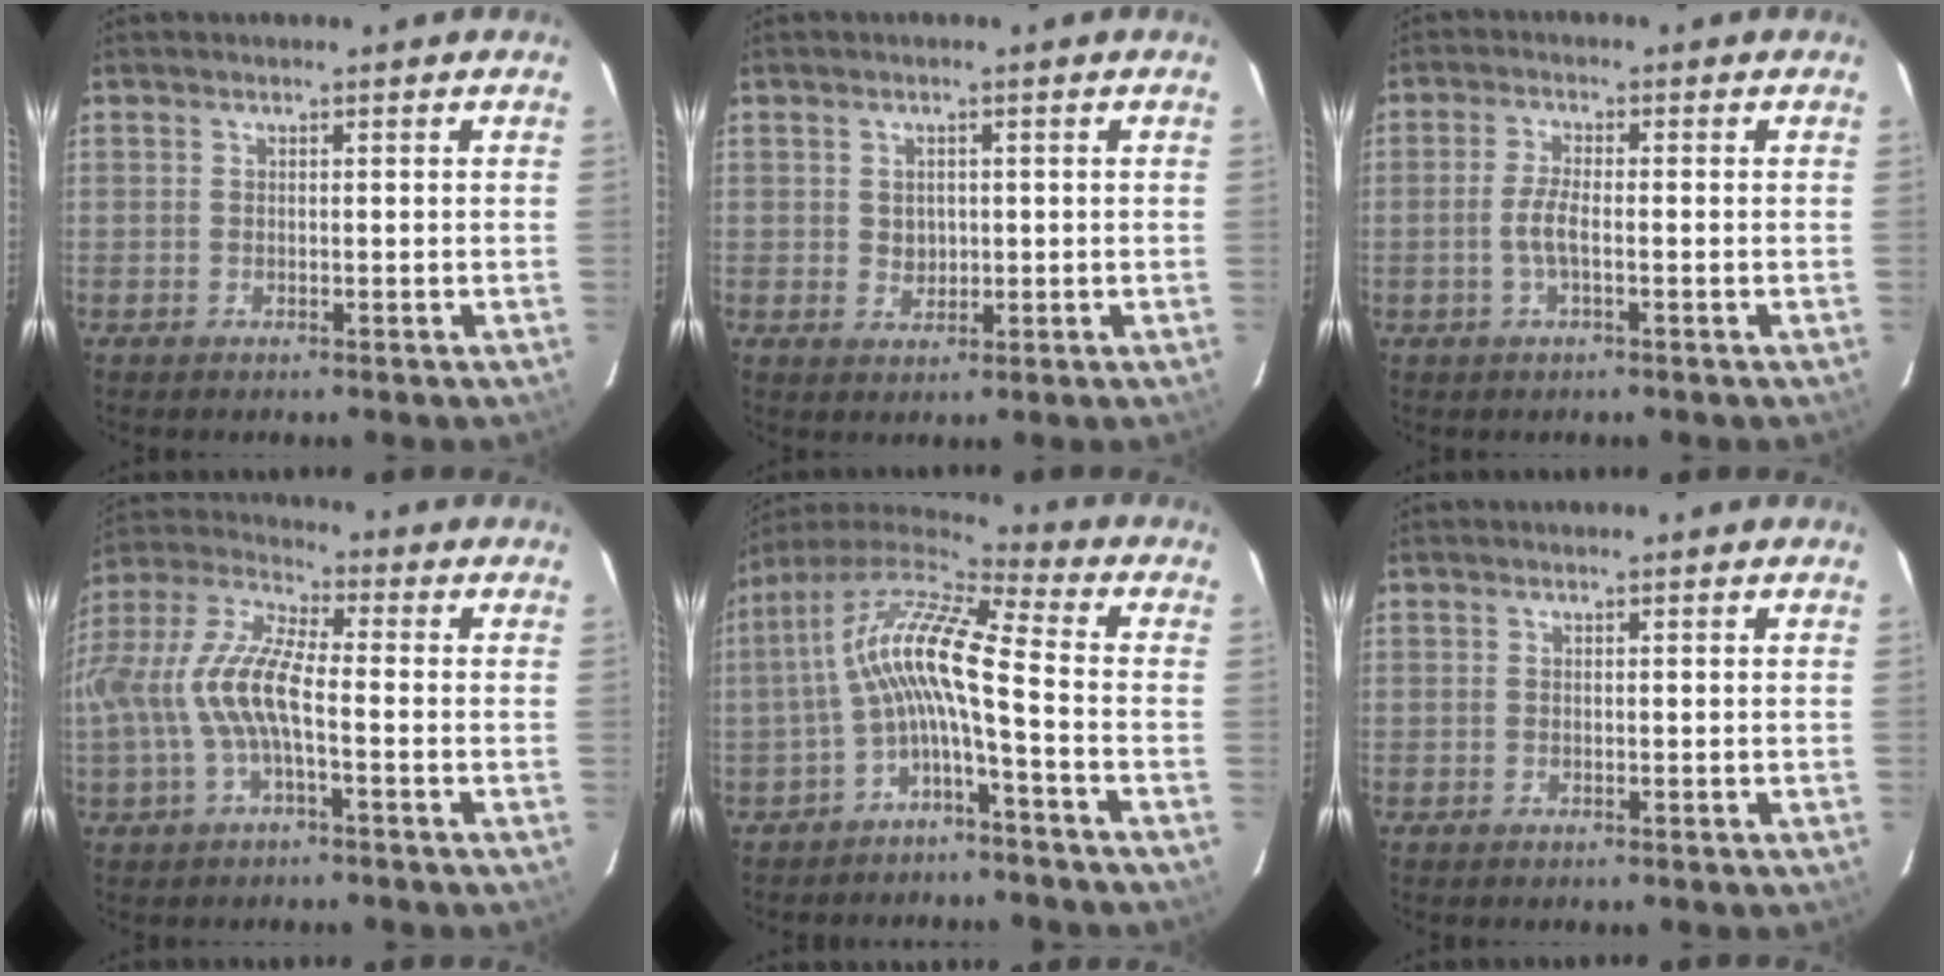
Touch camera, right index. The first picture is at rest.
{"total": 2.8, "force": [0.3, 2.5, 1.3], "torque": [-0.020, 0.003, 0.007]}
{"total": 3.8, "force": [-1.0, 0.8, 3.6], "torque": [-0.073, 0.001, -0.019]}
{"total": 12.3, "force": [-2.4, 3.7, 11.5], "torque": [-0.243, 0.007, -0.045]}
{"total": 11.8, "force": [-2.0, 1.4, 11.6], "torque": [-0.229, 0.019, -0.043]}
{"total": 0.0}